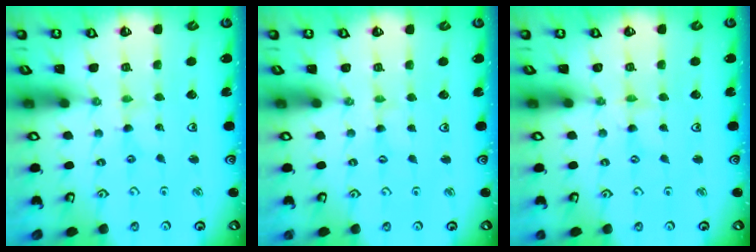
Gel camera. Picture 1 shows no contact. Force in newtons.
{"total": 0.8, "press": 0.8, "slide": 0.2}
{"total": 0.6, "press": 0.6, "slide": 0.2}